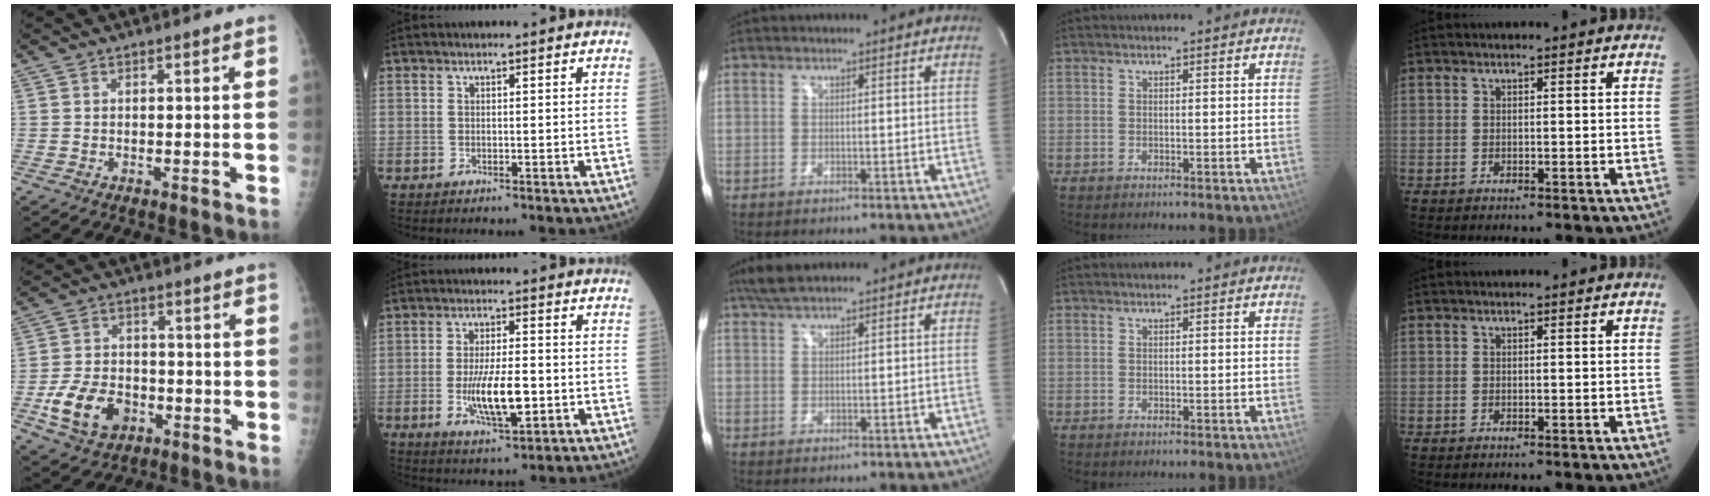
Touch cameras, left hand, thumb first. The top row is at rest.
{"thumb": {"total": 11.0, "force": [-4.0, 7.9, 6.5], "torque": [-0.100, 0.015, -0.070]}, "index": {"total": 8.5, "force": [-1.8, 2.5, 8.0], "torque": [-0.155, -0.013, -0.027]}, "middle": {"total": 4.2, "force": [3.5, 0.7, 2.2], "torque": [-0.051, 0.018, 0.068]}}